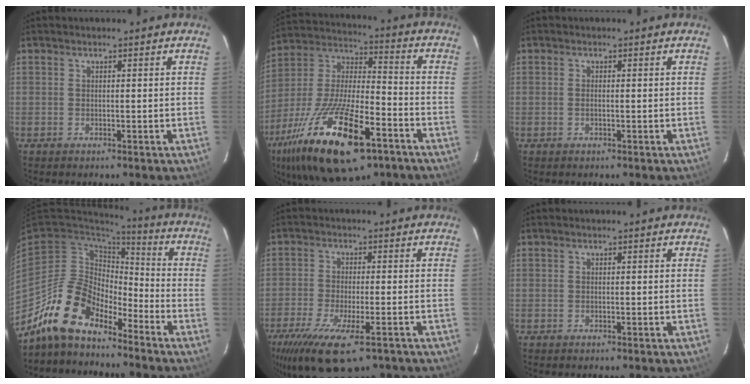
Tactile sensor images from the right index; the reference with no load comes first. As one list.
[{"total": 25.9, "force": [-14.0, 9.4, 19.6], "torque": [-0.381, -0.035, -0.241]}, {"total": 0.7, "force": [-0.2, 0.1, 0.7], "torque": [-0.015, -0.001, -0.004]}, {"total": 13.8, "force": [-11.3, 5.9, 5.4], "torque": [-0.110, 0.017, -0.216]}, {"total": 13.9, "force": [-9.0, 4.0, 9.8], "torque": [-0.209, -0.049, -0.154]}, {"total": 0.0}]